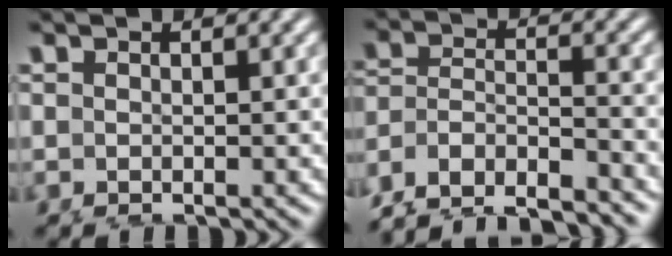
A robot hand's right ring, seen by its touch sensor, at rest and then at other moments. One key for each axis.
{"total": 11.9, "fx": -8.2, "fy": 8.0, "fz": 3.5, "tx": -0.098, "ty": -0.053, "tz": -0.138}